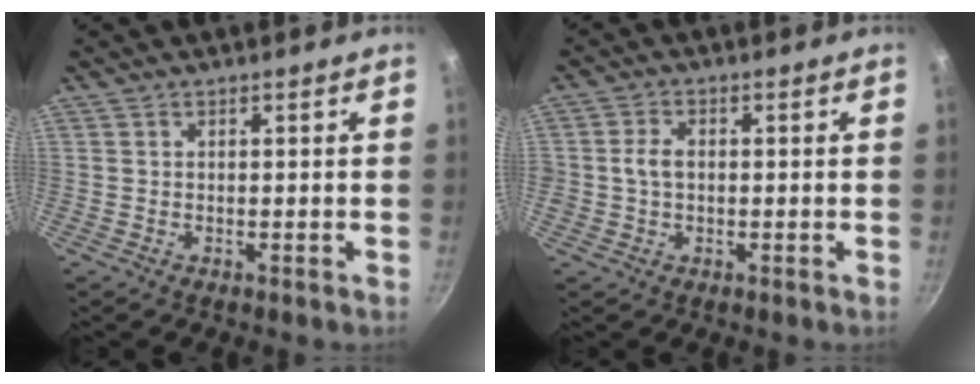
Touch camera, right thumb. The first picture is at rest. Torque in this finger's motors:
{"motor_torque": [0.23, 0.36, 0.75, 0.10, 0.00]}